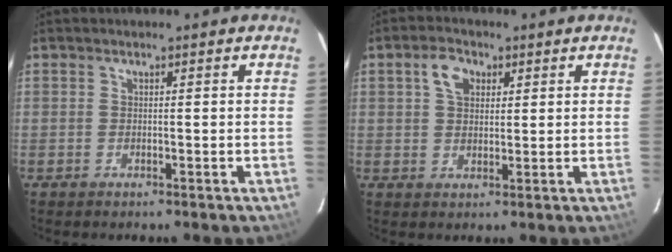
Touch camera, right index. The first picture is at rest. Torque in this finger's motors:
{"motor_torque": [0.07, 0.05, 0.23, 0.04]}